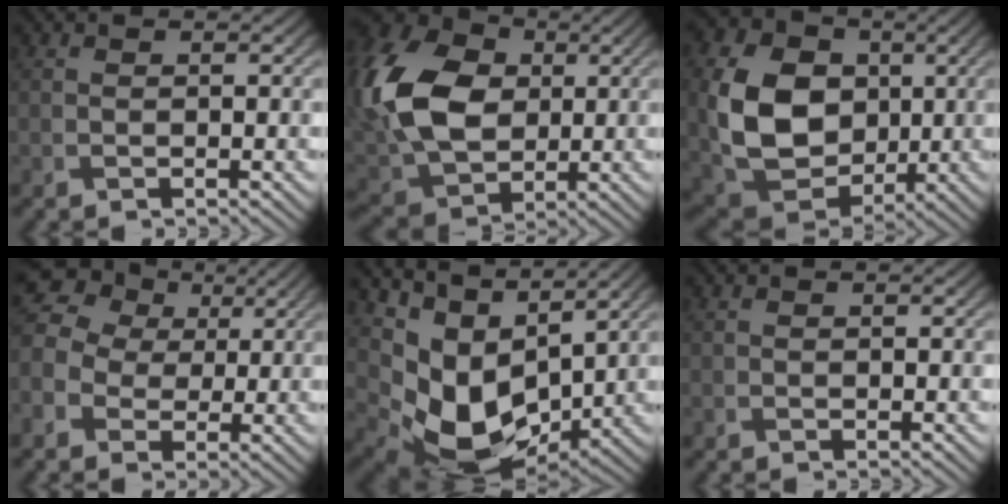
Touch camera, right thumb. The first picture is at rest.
{"total": 15.8, "force": [2.0, 11.4, 10.8], "torque": [-0.280, 0.012, 0.033]}
{"total": 13.6, "force": [0.5, 10.4, 8.8], "torque": [-0.207, 0.001, 0.012]}
{"total": 9.7, "force": [0.9, 8.2, 5.1], "torque": [-0.153, 0.010, 0.008]}
{"total": 11.0, "force": [2.9, 7.4, 7.7], "torque": [-0.170, -0.028, 0.065]}
{"total": 0.0}